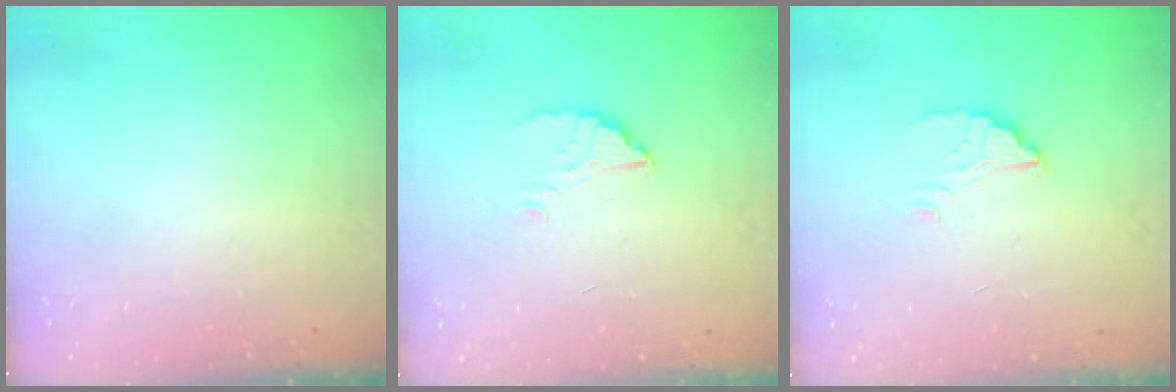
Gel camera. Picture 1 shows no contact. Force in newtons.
{"total": 2.6, "press": 2.6, "slide": 0.2}
{"total": 2.6, "press": 2.6, "slide": 0.2}